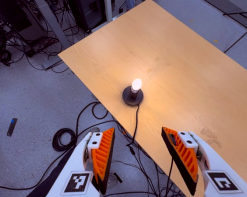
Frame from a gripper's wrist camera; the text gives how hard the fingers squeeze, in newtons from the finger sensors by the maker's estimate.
{"total": 0.0}